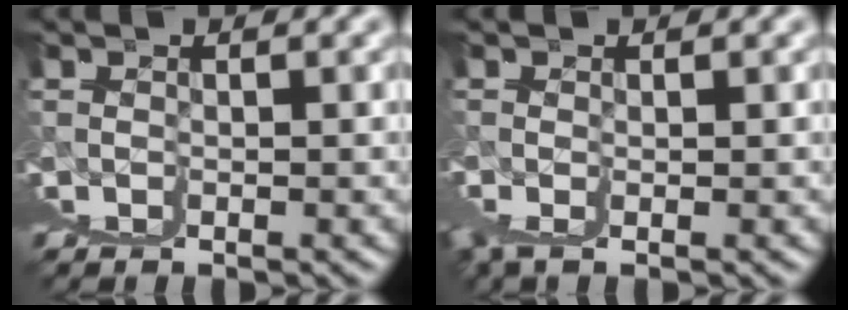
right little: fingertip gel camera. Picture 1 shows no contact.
{"total": 2.1, "force": [1.3, -1.1, 1.4], "torque": [-0.005, 0.013, 0.020]}